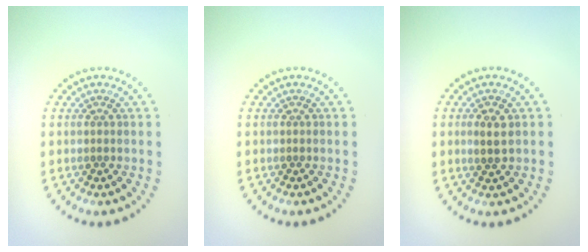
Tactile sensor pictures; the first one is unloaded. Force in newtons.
{"total": 0.0}
{"total": 1.9, "press": 1.8, "slide": 0.4}